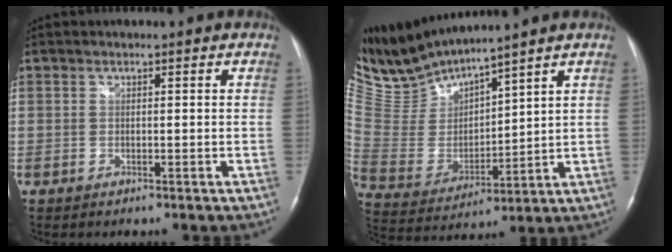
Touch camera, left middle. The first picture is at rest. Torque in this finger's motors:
{"motor_torque": [0.14, -0.58, -0.09, -0.01]}